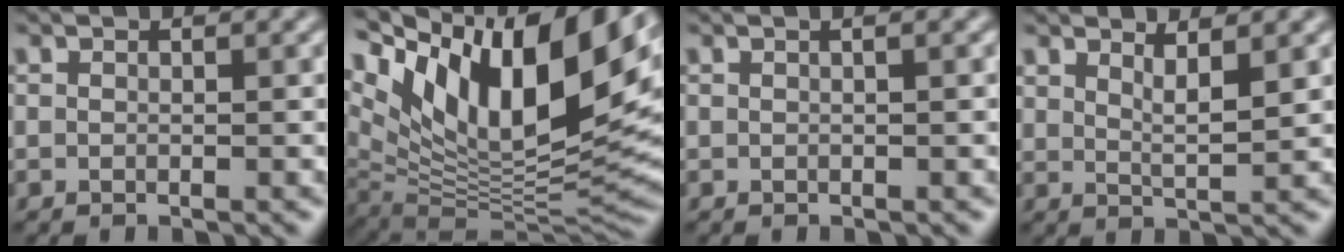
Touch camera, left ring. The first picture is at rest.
{"total": 17.7, "force": [7.5, 8.1, 13.8], "torque": [-0.248, 0.011, 0.131]}
{"total": 1.1, "force": [0.3, 0.2, 1.0], "torque": [-0.014, 0.006, -0.003]}
{"total": 2.1, "force": [1.5, 0.4, 1.4], "torque": [-0.023, -0.009, 0.026]}